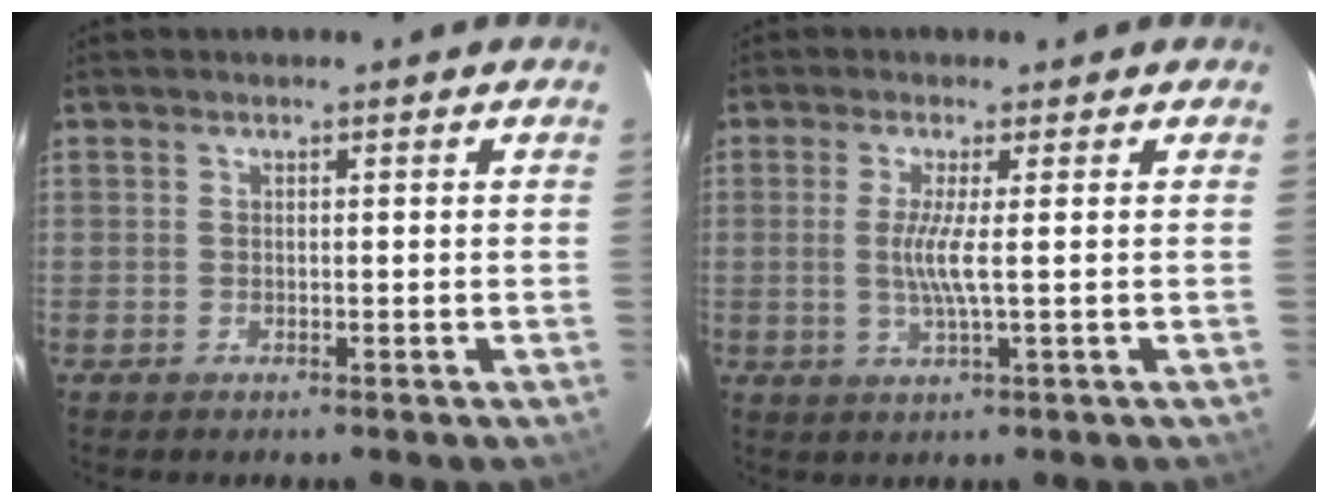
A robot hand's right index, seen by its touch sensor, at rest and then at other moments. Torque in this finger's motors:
{"motor_torque": [0.65, -0.08, 0.47, 0.12]}